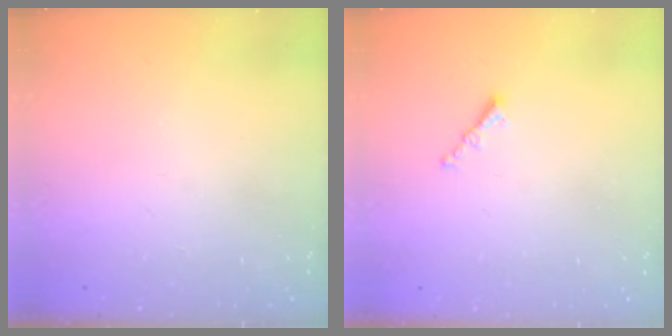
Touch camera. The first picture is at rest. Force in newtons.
{"total": 1.2, "press": 1.1, "slide": 0.5}